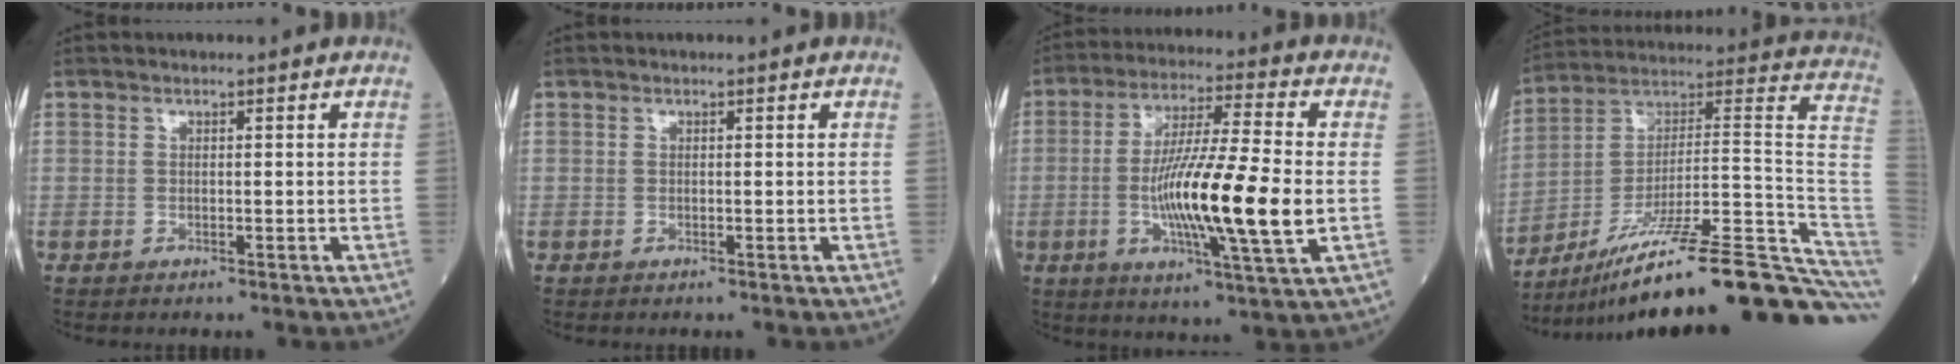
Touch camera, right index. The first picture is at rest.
{"total": 0.0}
{"total": 16.6, "force": [-2.3, 0.4, 16.4], "torque": [-0.294, -0.015, -0.045]}
{"total": 28.3, "force": [-20.5, 1.2, 19.6], "torque": [-0.191, 0.040, -0.320]}